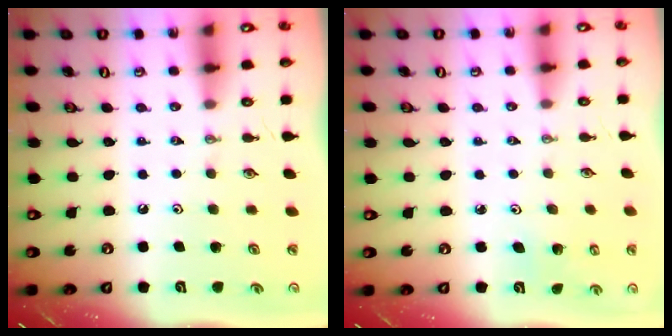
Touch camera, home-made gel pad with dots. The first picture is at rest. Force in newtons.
{"total": 2.3, "press": 2.3, "slide": 0.2}